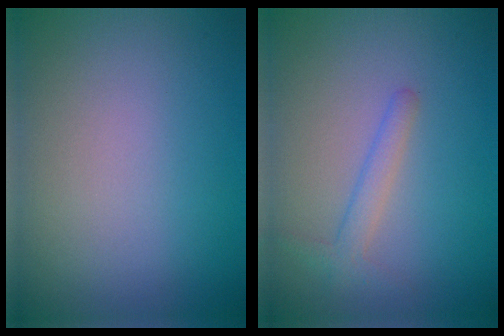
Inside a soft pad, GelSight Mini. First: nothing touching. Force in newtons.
{"total": 1.8, "press": 1.8, "slide": 0.0}